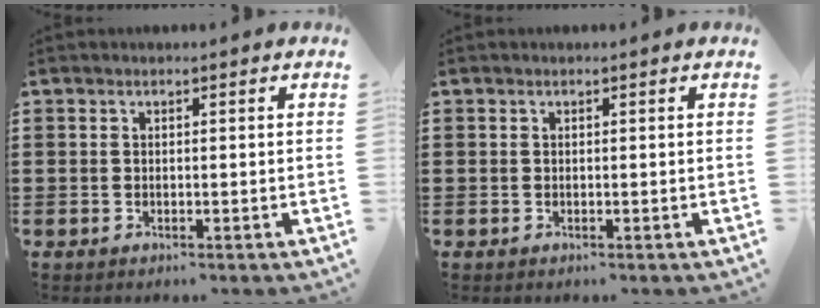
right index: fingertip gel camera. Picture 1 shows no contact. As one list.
[{"total": 0.0}]